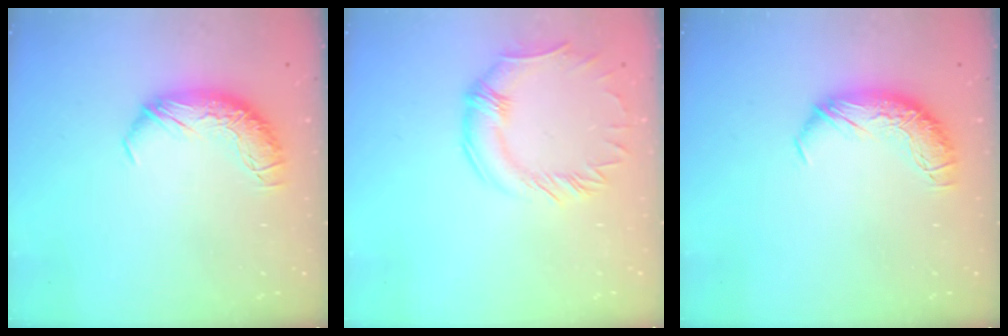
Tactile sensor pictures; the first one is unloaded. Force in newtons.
{"total": 2.6, "press": 2.5, "slide": 0.9}
{"total": 0.0}